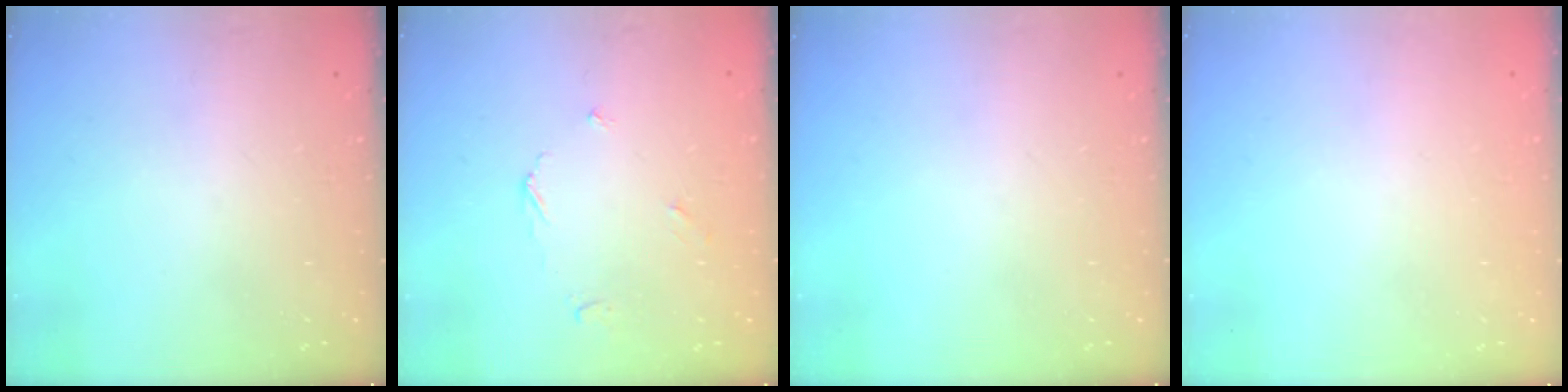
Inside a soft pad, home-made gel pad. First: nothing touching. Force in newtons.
{"total": 3.5, "press": 3.5, "slide": 0.5}
{"total": 0.0}
{"total": 1.9, "press": 1.9, "slide": 0.1}